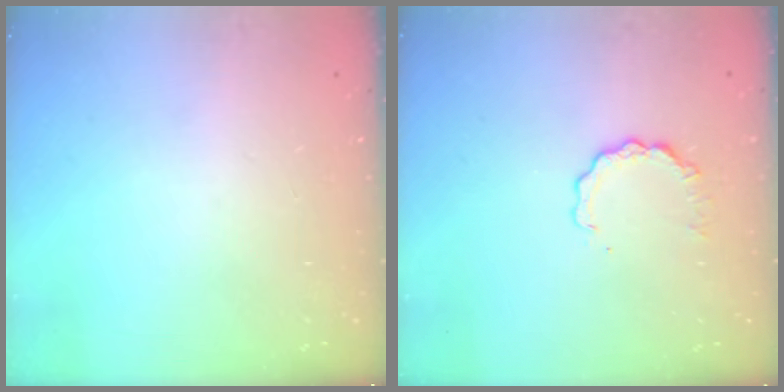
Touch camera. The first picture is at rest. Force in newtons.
{"total": 5.2, "press": 5.2, "slide": 0.6}